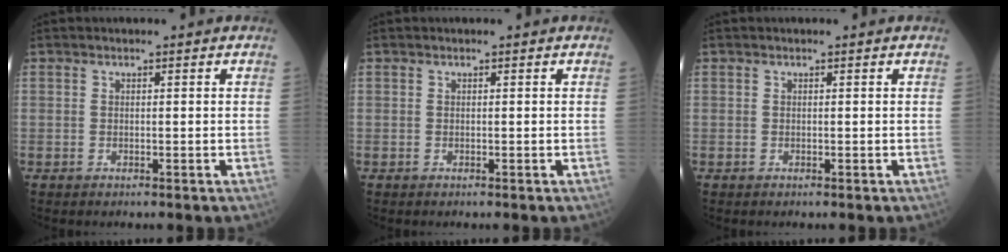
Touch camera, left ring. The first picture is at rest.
{"total": 0.0}
{"total": 0.0}